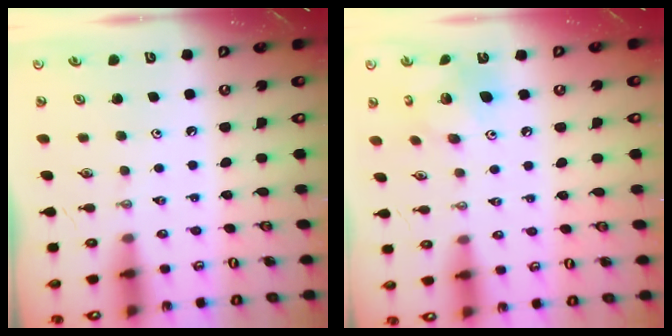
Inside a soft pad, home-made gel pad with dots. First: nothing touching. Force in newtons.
{"total": 11.3, "press": 11.3, "slide": 0.8}